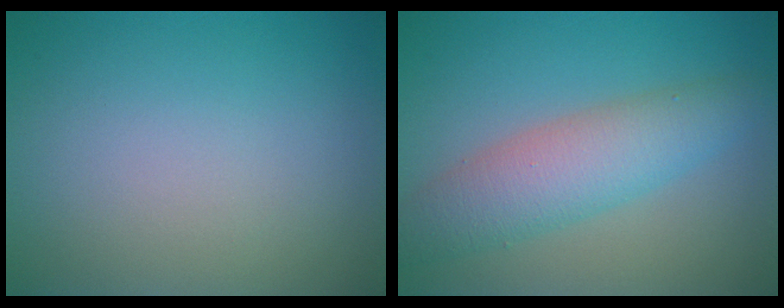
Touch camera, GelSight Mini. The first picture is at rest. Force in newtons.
{"total": 5.3, "press": 5.3, "slide": 0.1}